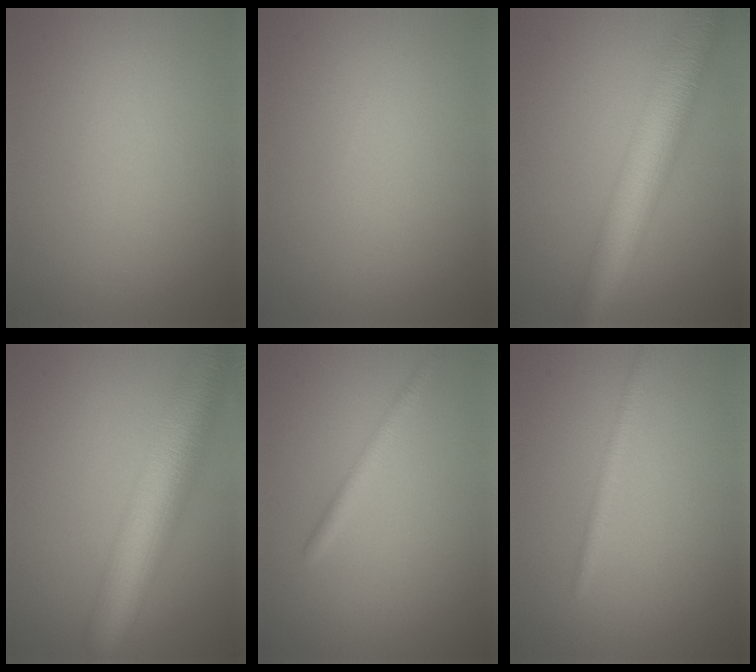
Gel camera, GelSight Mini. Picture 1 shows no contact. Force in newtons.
{"total": 0.0}
{"total": 8.4, "press": 8.4, "slide": 0.3}
{"total": 10.8, "press": 10.8, "slide": 0.5}
{"total": 1.8, "press": 1.8, "slide": 0.1}
{"total": 1.6, "press": 1.6, "slide": 0.1}